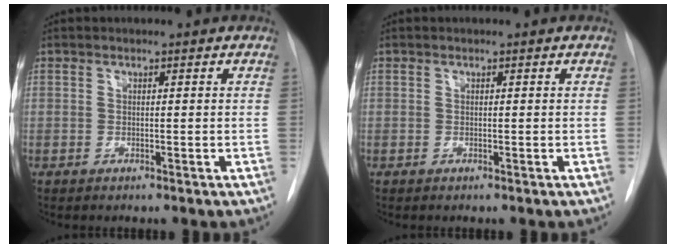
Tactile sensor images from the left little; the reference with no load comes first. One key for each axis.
{"total": 0.0}